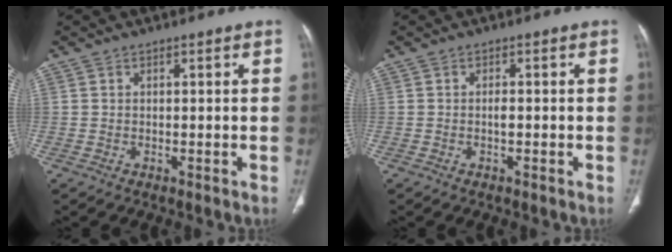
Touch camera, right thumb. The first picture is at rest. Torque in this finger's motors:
{"motor_torque": [0.17, 0.01, 0.32, 0.16, 0.02]}